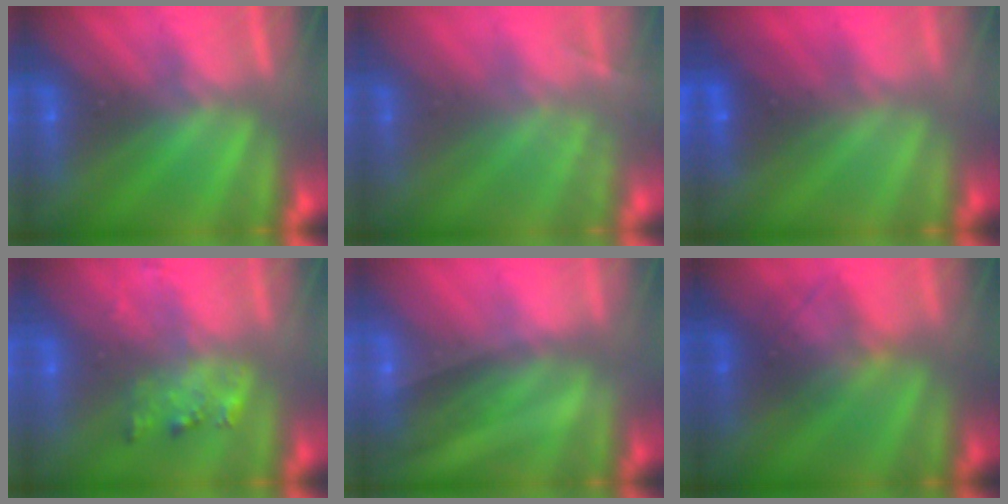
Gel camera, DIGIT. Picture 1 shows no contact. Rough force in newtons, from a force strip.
{"total": 1.9}
{"total": 2.1}
{"total": 2.1}
{"total": 1.9}
{"total": 2.0}